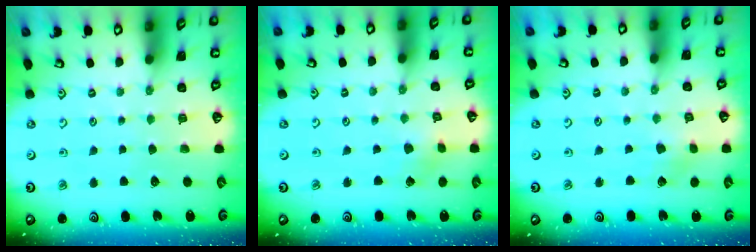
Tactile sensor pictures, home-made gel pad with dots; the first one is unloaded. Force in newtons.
{"total": 1.8, "press": 1.8, "slide": 0.1}
{"total": 2.5, "press": 2.4, "slide": 0.3}